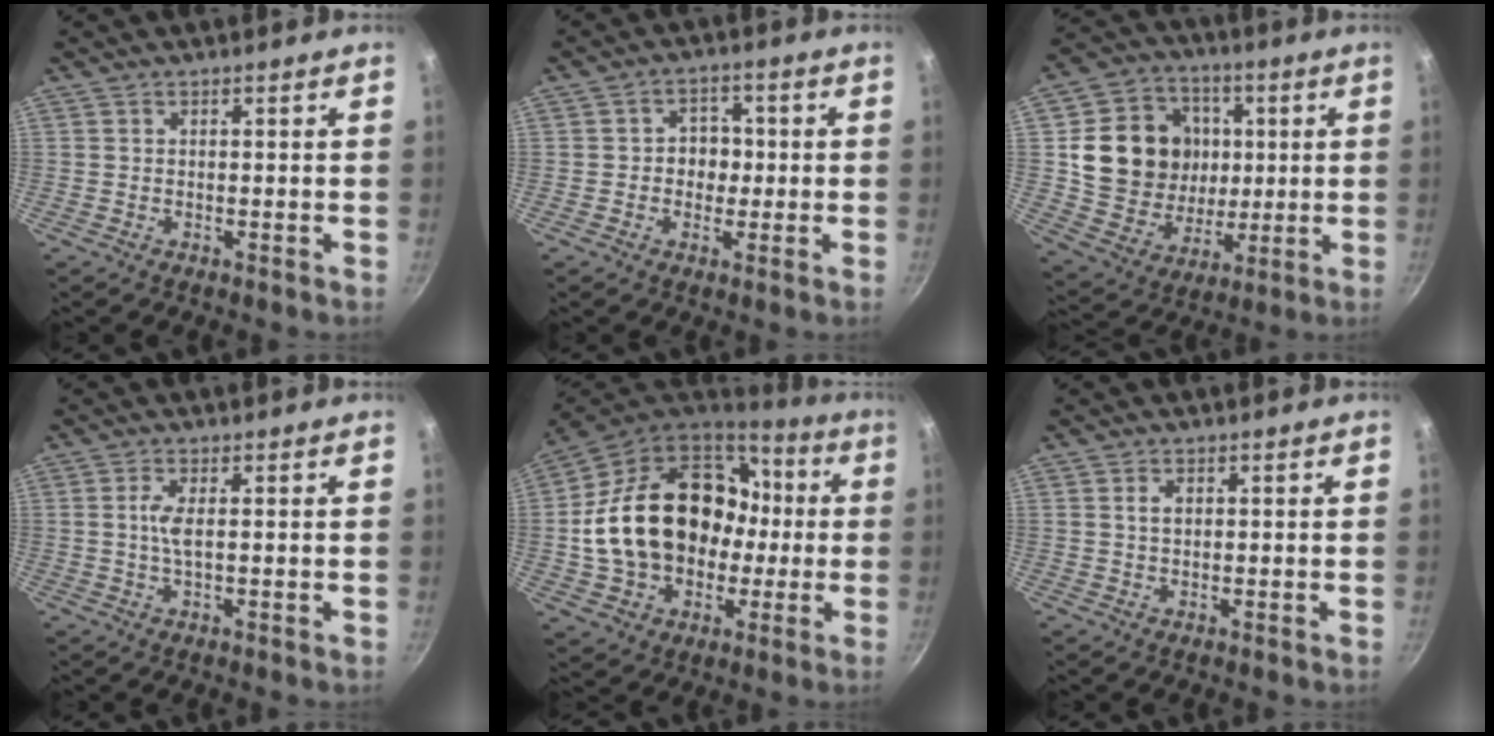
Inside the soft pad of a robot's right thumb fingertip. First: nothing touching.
{"total": 5.1, "force": [-0.3, 4.4, 2.6], "torque": [0.001, 0.007, -0.009]}
{"total": 18.7, "force": [2.9, 16.0, 9.2], "torque": [-0.137, 0.007, 0.062]}
{"total": 3.3, "force": [0.3, 1.0, 3.2], "torque": [-0.073, 0.003, 0.004]}
{"total": 27.2, "force": [0.3, 20.1, 18.3], "torque": [-0.302, 0.054, 0.024]}
{"total": 1.9, "force": [0.4, 1.3, 1.3], "torque": [-0.018, 0.002, 0.008]}